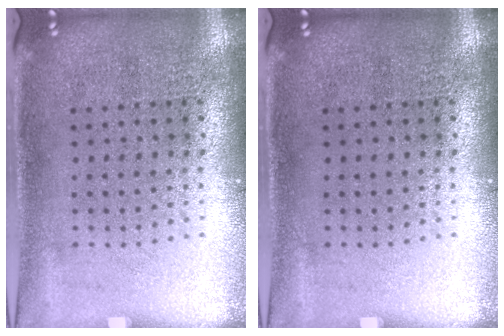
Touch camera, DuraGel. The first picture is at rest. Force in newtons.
{"total": 0.0}